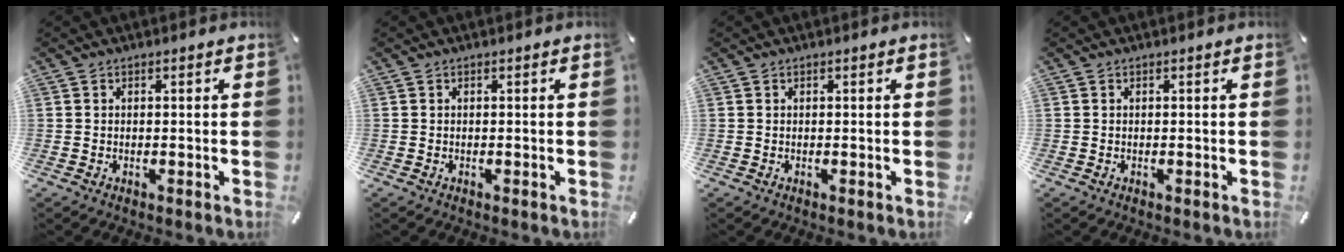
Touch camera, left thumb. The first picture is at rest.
{"total": 0.0}
{"total": 0.0}
{"total": 0.0}